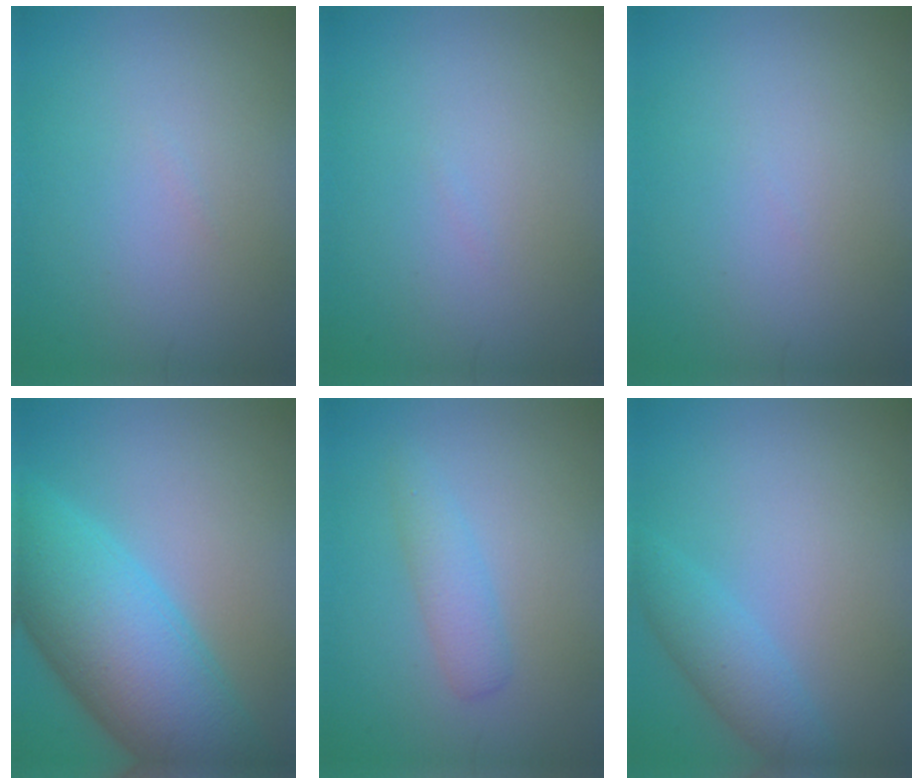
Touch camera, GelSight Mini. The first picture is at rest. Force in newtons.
{"total": 0.0}
{"total": 0.0}
{"total": 11.5, "press": 11.5, "slide": 0.3}
{"total": 2.0, "press": 2.0, "slide": 0.1}
{"total": 2.7, "press": 2.7, "slide": 0.1}